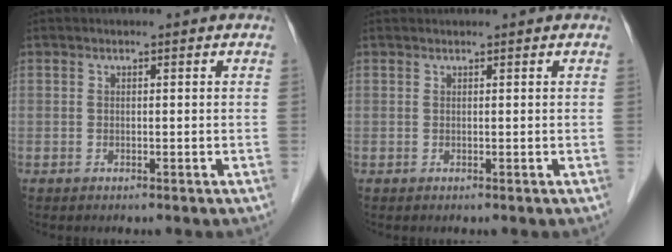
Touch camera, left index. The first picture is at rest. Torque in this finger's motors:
{"motor_torque": [-0.46, -0.36, 0.02, 0.01]}